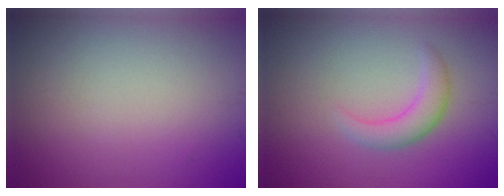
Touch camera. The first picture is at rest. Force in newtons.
{"total": 2.5, "press": 2.5, "slide": 0.1}